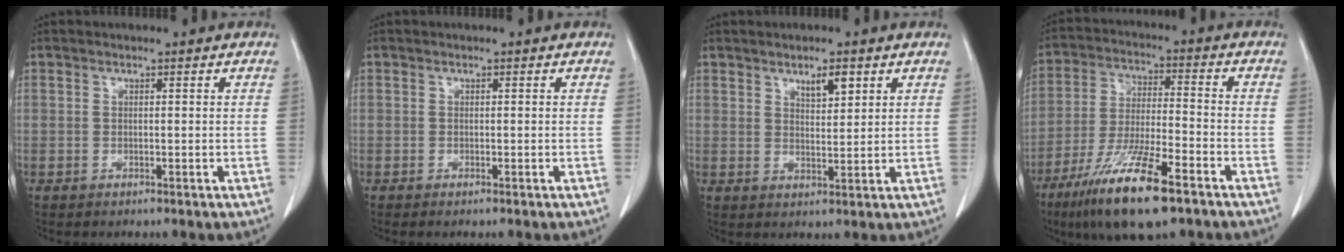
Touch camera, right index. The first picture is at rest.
{"total": 0.5, "force": [-0.4, 0.0, 0.4], "torque": [-0.009, -0.001, -0.006]}
{"total": 3.7, "force": [2.2, 1.2, 2.7], "torque": [-0.045, -0.003, 0.039]}
{"total": 15.0, "force": [-9.3, 2.2, 11.6], "torque": [-0.229, -0.033, -0.167]}